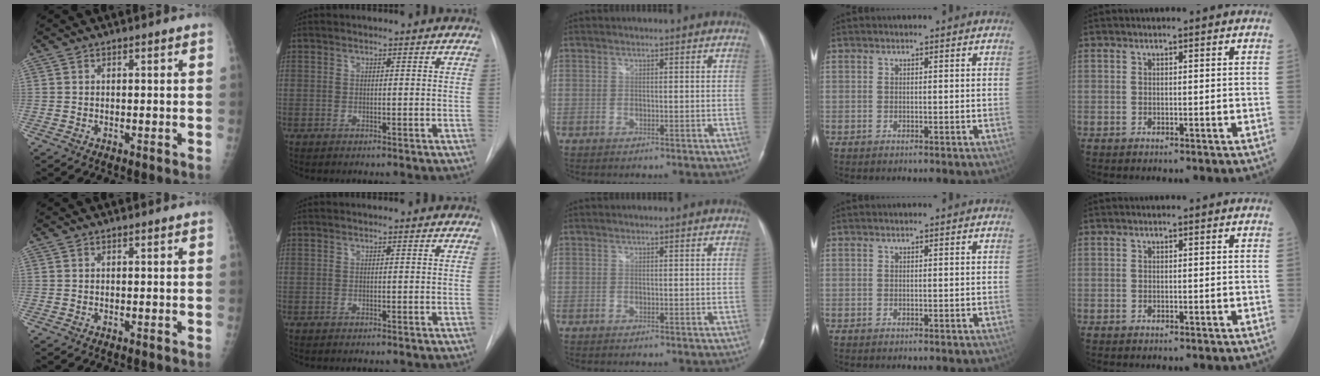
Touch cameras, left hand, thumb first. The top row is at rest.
{}